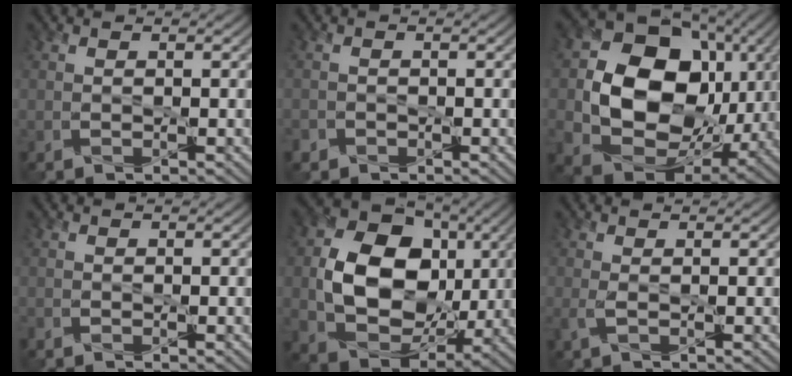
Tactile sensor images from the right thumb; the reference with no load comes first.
{"total": 1.3, "force": [-1.0, 0.9, 0.1], "torque": [0.000, -0.003, -0.023]}
{"total": 17.1, "force": [1.4, 13.4, 10.6], "torque": [-0.206, -0.032, 0.040]}
{"total": 0.6, "force": [-0.6, 0.1, 0.1], "torque": [-0.002, -0.004, -0.012]}
{"total": 13.6, "force": [0.8, 10.4, 8.7], "torque": [-0.166, -0.002, 0.018]}
{"total": 1.4, "force": [-0.1, 0.3, 1.3], "torque": [-0.035, 0.000, -0.004]}